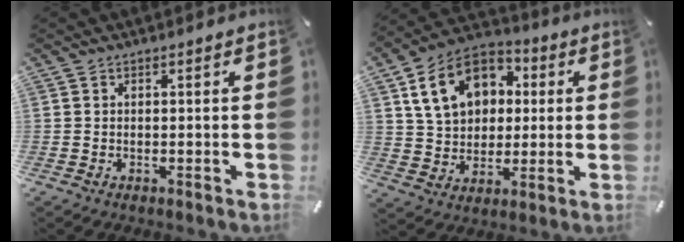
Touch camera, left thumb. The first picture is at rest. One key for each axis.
{"total": 15.0, "fx": 3.9, "fy": 12.1, "fz": 7.9, "tx": -0.156, "ty": 0.010, "tz": 0.077}